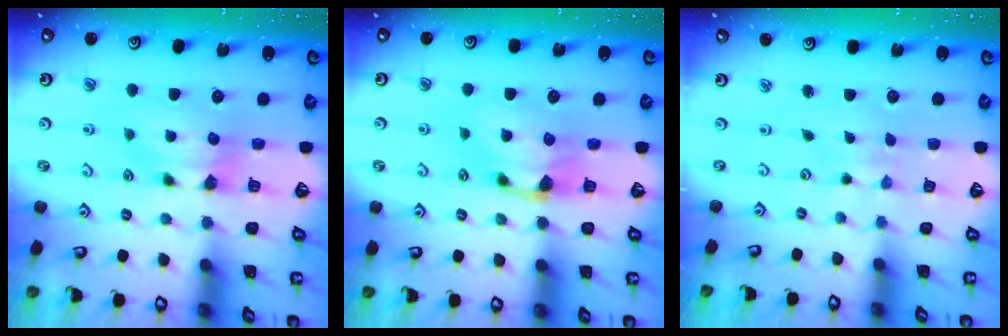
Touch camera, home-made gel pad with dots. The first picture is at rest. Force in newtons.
{"total": 2.2, "press": 2.1, "slide": 0.9}
{"total": 5.0, "press": 5.0, "slide": 0.2}